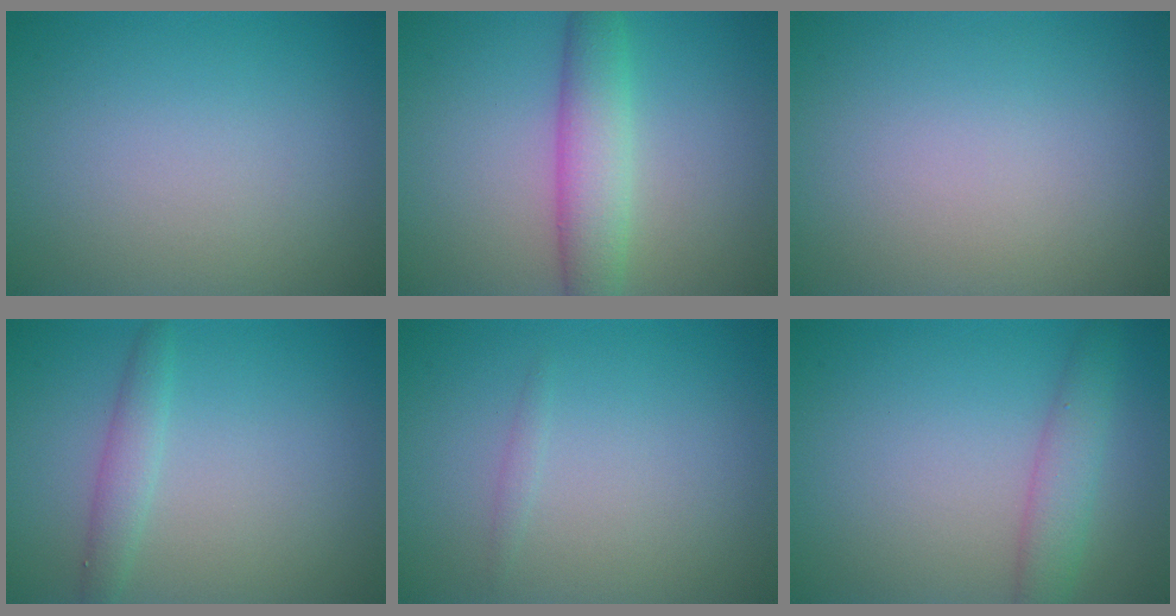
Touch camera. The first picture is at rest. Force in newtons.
{"total": 4.8, "press": 4.8, "slide": 0.2}
{"total": 0.0}
{"total": 1.9, "press": 1.9, "slide": 0.1}
{"total": 0.6, "press": 0.5, "slide": 0.0}
{"total": 2.9, "press": 2.9, "slide": 0.1}